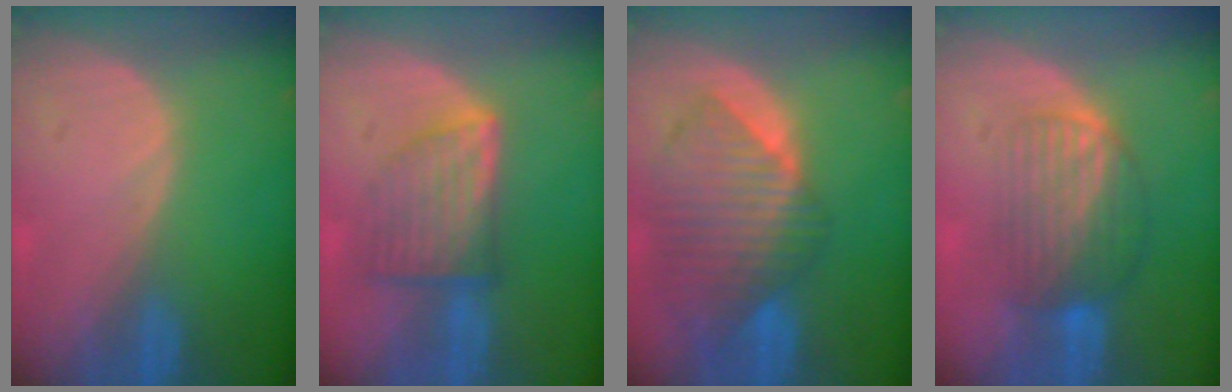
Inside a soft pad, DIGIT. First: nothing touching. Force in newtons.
{"total": 7.3, "press": 6.6, "slide": 3.2}
{"total": 10.2, "press": 8.8, "slide": 5.1}
{"total": 6.7, "press": 6.4, "slide": 1.9}